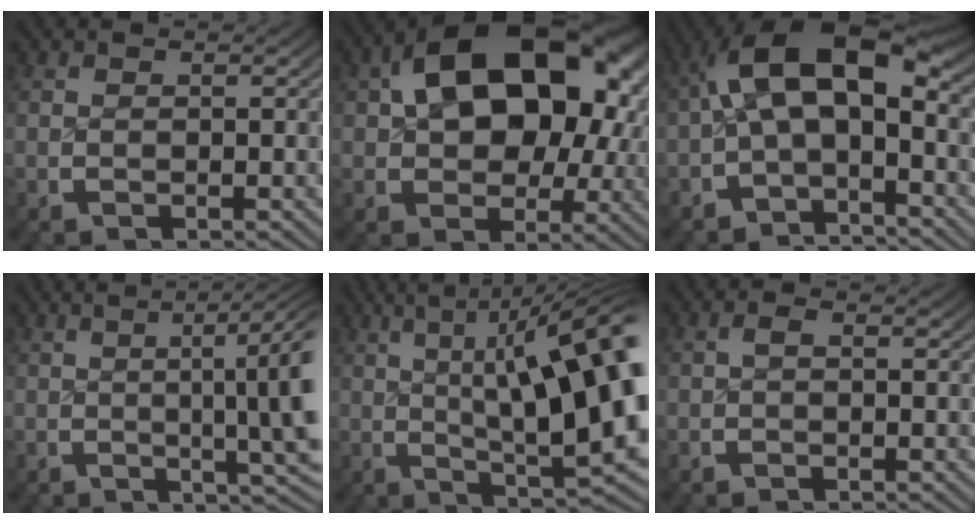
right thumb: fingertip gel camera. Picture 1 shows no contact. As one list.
[{"total": 14.7, "force": [2.6, 9.4, 10.9], "torque": [-0.195, -0.025, 0.063]}, {"total": 9.9, "force": [0.2, 6.0, 7.9], "torque": [-0.144, -0.006, -0.001]}, {"total": 7.9, "force": [1.6, 2.3, 7.4], "torque": [-0.086, 0.014, 0.014]}, {"total": 15.7, "force": [1.9, 7.6, 13.5], "torque": [-0.170, -0.015, 0.031]}, {"total": 0.5, "force": [-0.1, 0.3, 0.4], "torque": [0.000, 0.005, -0.006]}]